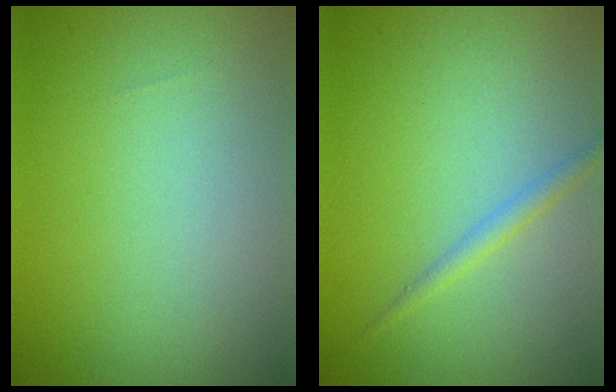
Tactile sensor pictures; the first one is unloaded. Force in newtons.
{"total": 1.3, "press": 1.3, "slide": 0.1}